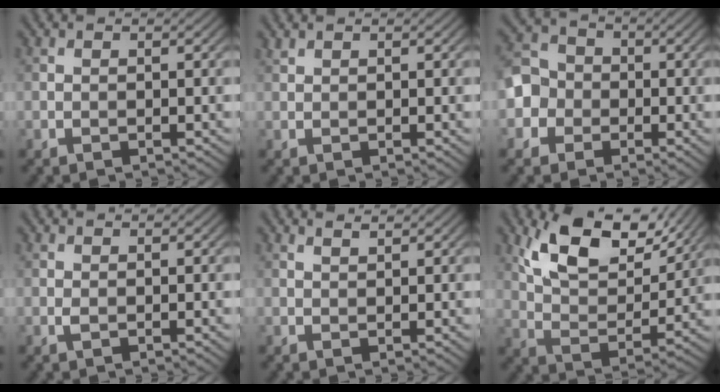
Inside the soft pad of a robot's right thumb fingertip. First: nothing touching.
{"total": 0.7, "force": [0.7, 0.1, 0.2], "torque": [-0.009, 0.003, 0.017]}
{"total": 5.3, "force": [-1.3, 4.9, 1.7], "torque": [-0.037, -0.001, -0.046]}
{"total": 0.6, "force": [0.0, 0.3, 0.5], "torque": [-0.014, 0.000, 0.001]}
{"total": 1.2, "force": [1.0, 0.1, 0.6], "torque": [-0.019, 0.003, 0.021]}
{"total": 12.7, "force": [8.0, 5.5, 8.2], "torque": [-0.158, -0.007, 0.145]}